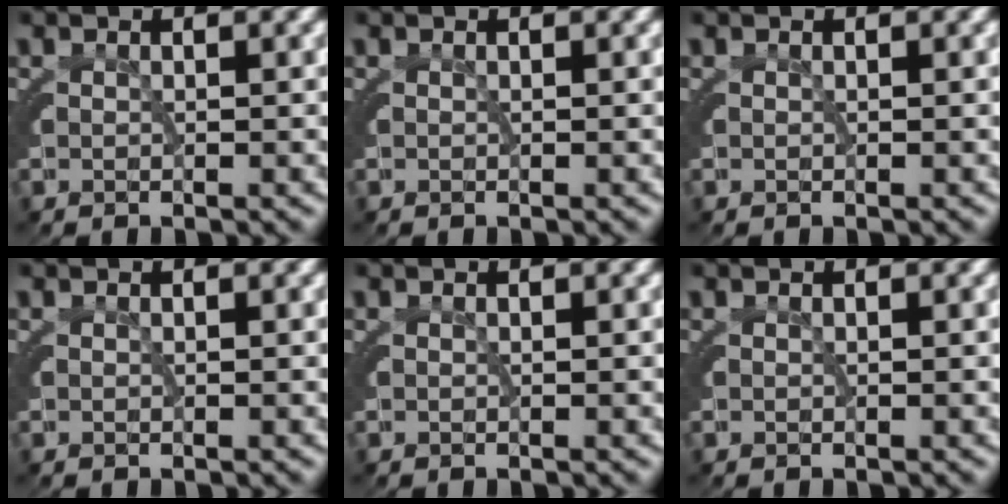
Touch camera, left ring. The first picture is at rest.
{"total": 0.0}
{"total": 0.0}
{"total": 0.0}
{"total": 0.0}
{"total": 0.0}